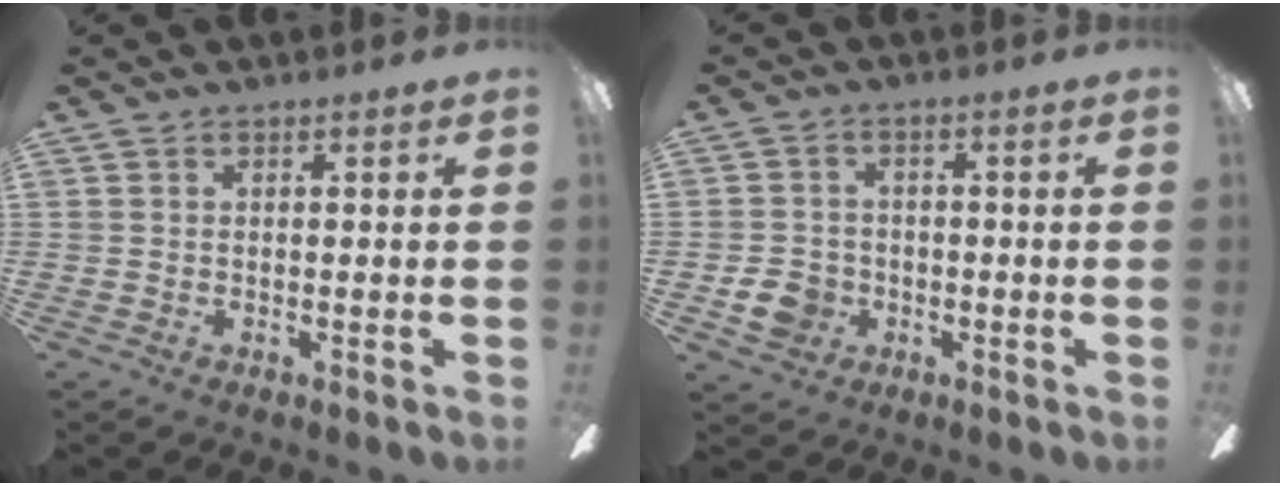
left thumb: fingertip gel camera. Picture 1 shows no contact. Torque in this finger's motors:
{"motor_torque": [-0.01, 0.02, -0.05, -0.04, 0.00]}